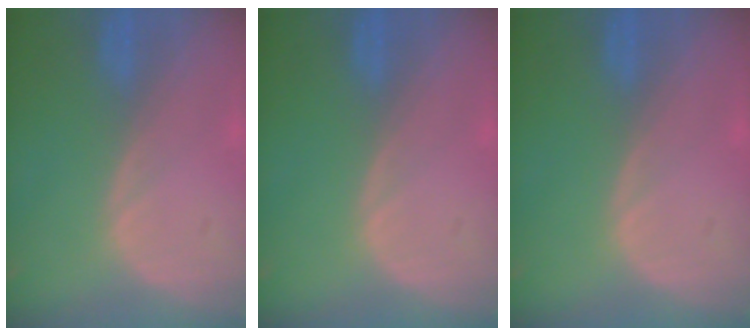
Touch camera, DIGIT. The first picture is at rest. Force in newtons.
{"total": 0.0}
{"total": 0.0}